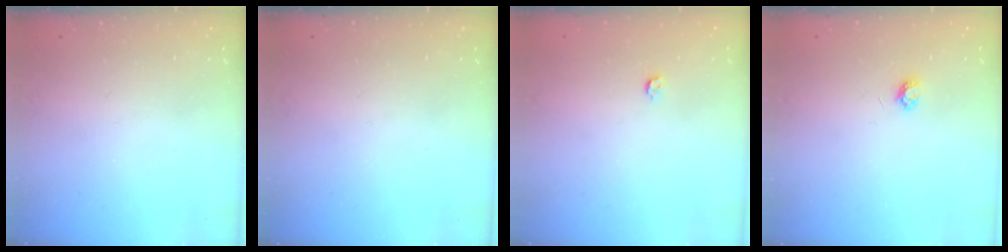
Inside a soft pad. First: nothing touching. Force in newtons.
{"total": 0.0}
{"total": 3.2, "press": 3.2, "slide": 0.6}
{"total": 3.5, "press": 3.4, "slide": 0.3}